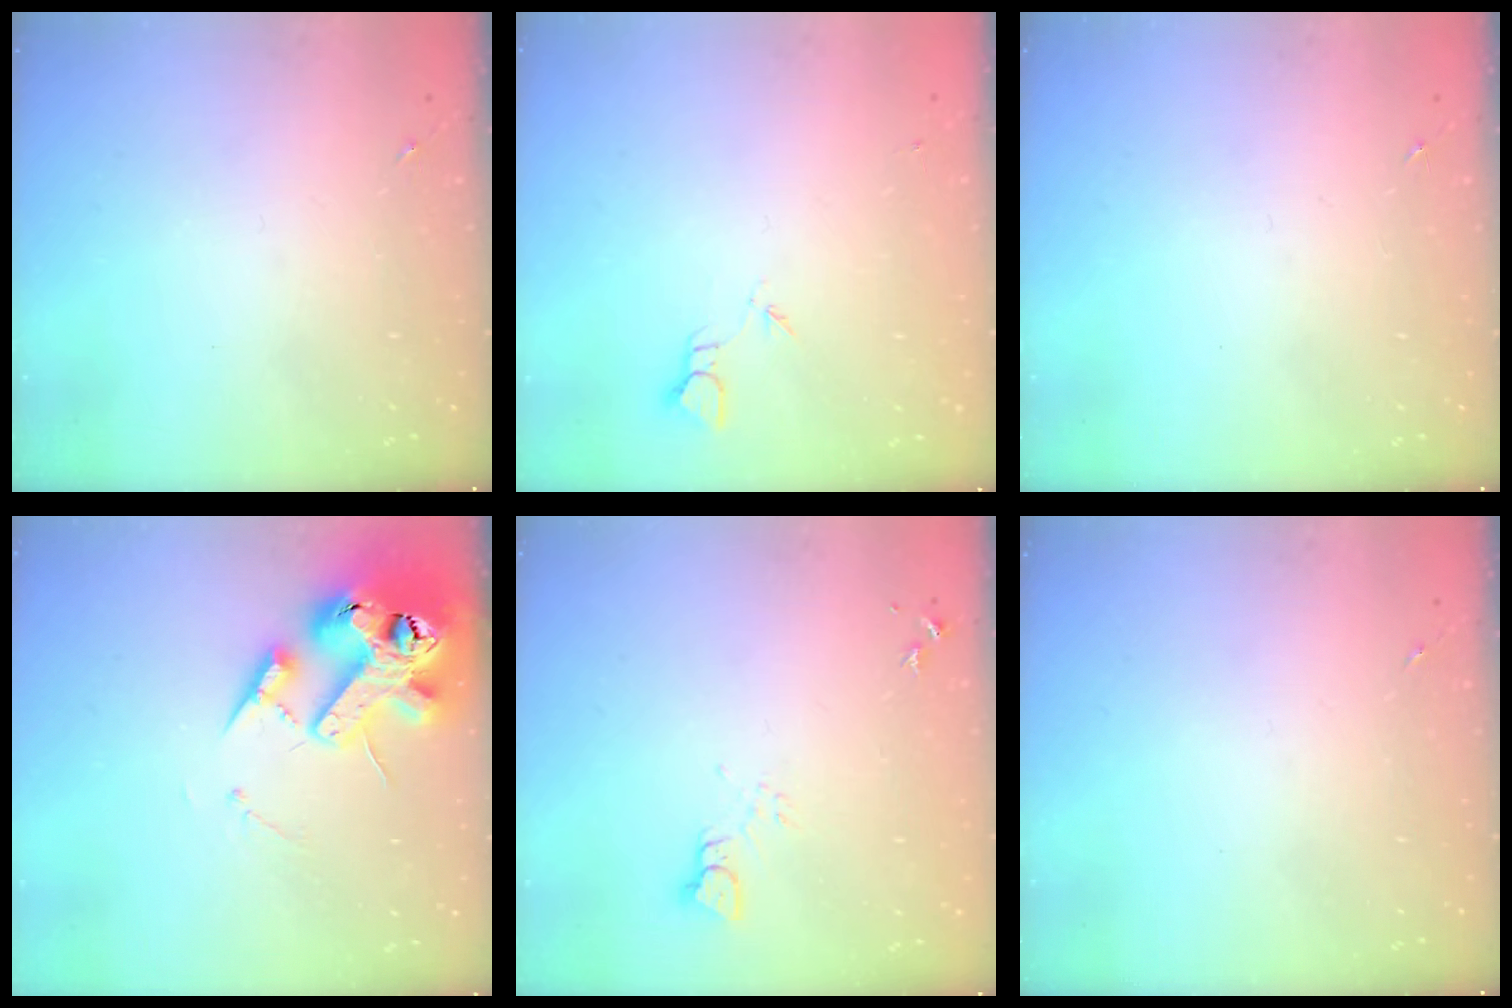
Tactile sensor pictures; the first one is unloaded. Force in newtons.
{"total": 2.4, "press": 2.4, "slide": 0.2}
{"total": 0.0}
{"total": 18.8, "press": 18.6, "slide": 2.9}
{"total": 3.0, "press": 3.0, "slide": 0.2}
{"total": 0.0}